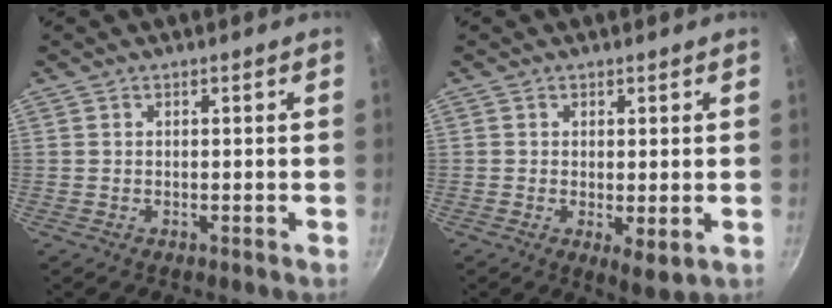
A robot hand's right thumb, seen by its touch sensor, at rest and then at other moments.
{"total": 4.0, "force": [-0.2, 1.6, 3.6], "torque": [-0.057, -0.018, -0.001]}